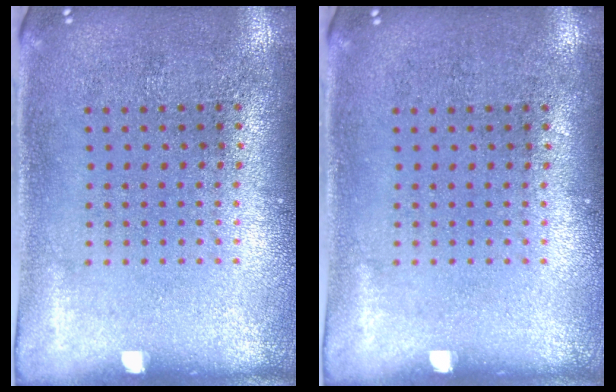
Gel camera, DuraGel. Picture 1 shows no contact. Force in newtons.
{"total": 0.0}